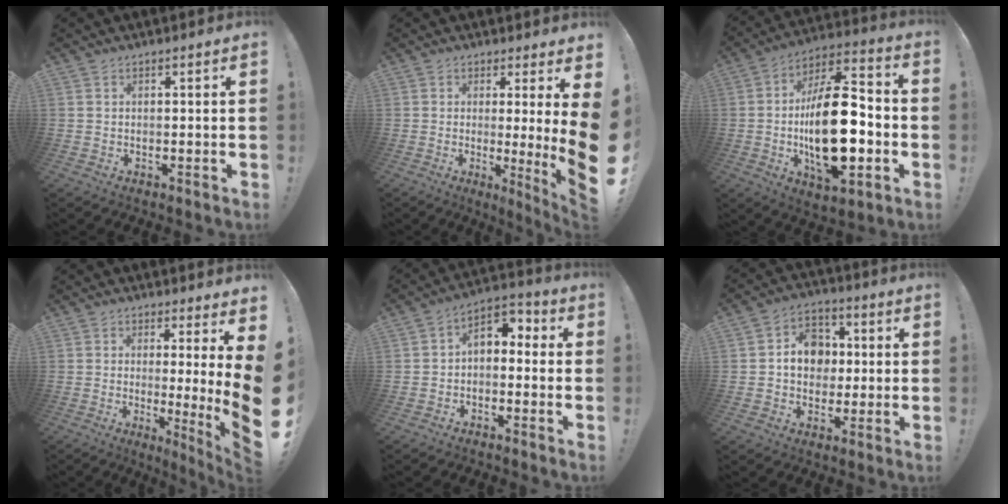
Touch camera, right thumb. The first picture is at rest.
{"total": 8.1, "force": [1.3, -1.0, 8.0], "torque": [-0.102, -0.052, 0.016]}
{"total": 25.8, "force": [-4.0, 12.3, 22.3], "torque": [-0.389, 0.009, -0.063]}
{"total": 7.9, "force": [1.2, -1.0, 7.8], "torque": [-0.090, -0.061, 0.014]}
{"total": 4.6, "force": [-1.5, 3.5, 2.6], "torque": [-0.036, 0.010, -0.025]}
{"total": 11.1, "force": [0.7, 9.5, 5.7], "torque": [-0.067, 0.011, 0.019]}